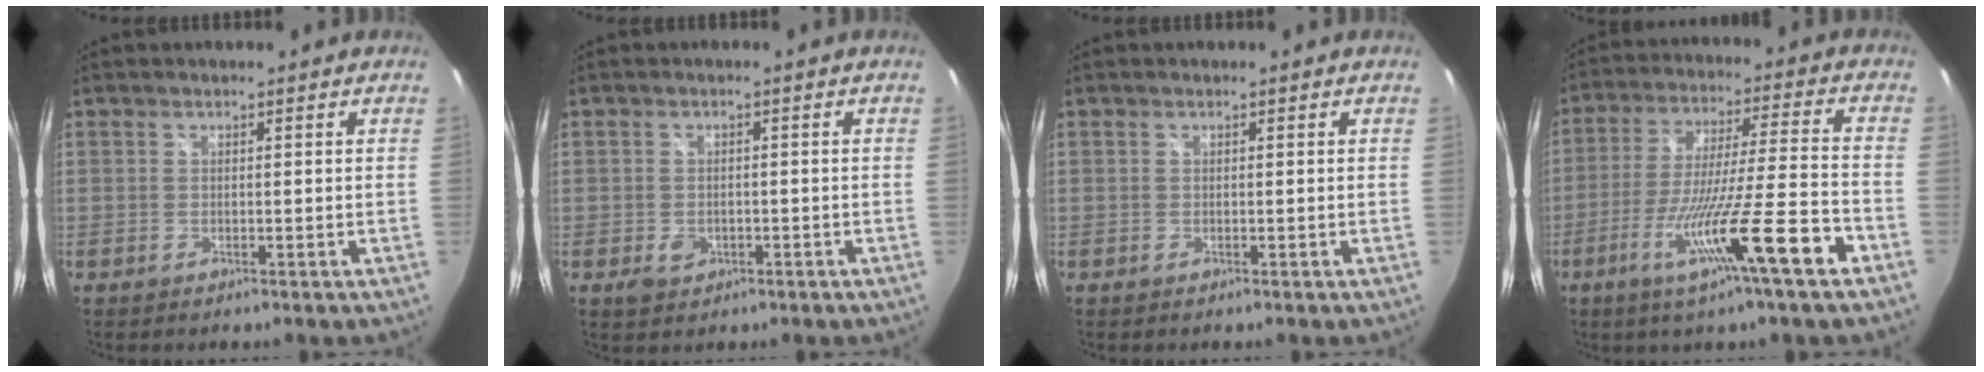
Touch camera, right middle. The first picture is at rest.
{"total": 3.1, "force": [-1.2, 2.4, 1.5], "torque": [-0.030, -0.002, -0.014]}
{"total": 0.0}
{"total": 15.8, "force": [-8.2, -1.0, 13.4], "torque": [-0.244, -0.030, -0.140]}